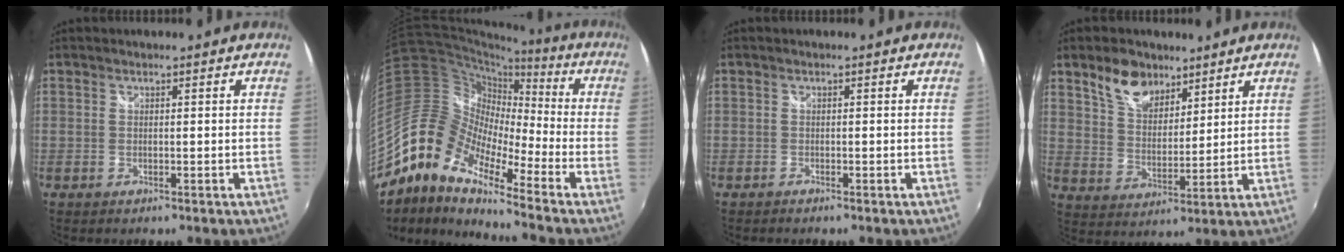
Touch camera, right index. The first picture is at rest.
{"total": 14.5, "force": [-9.6, 6.1, 9.1], "torque": [-0.149, 0.007, -0.210]}
{"total": 0.7, "force": [-0.7, 0.2, 0.1], "torque": [-0.004, -0.004, -0.014]}
{"total": 8.7, "force": [6.1, 4.8, 4.1], "torque": [-0.072, 0.014, 0.114]}